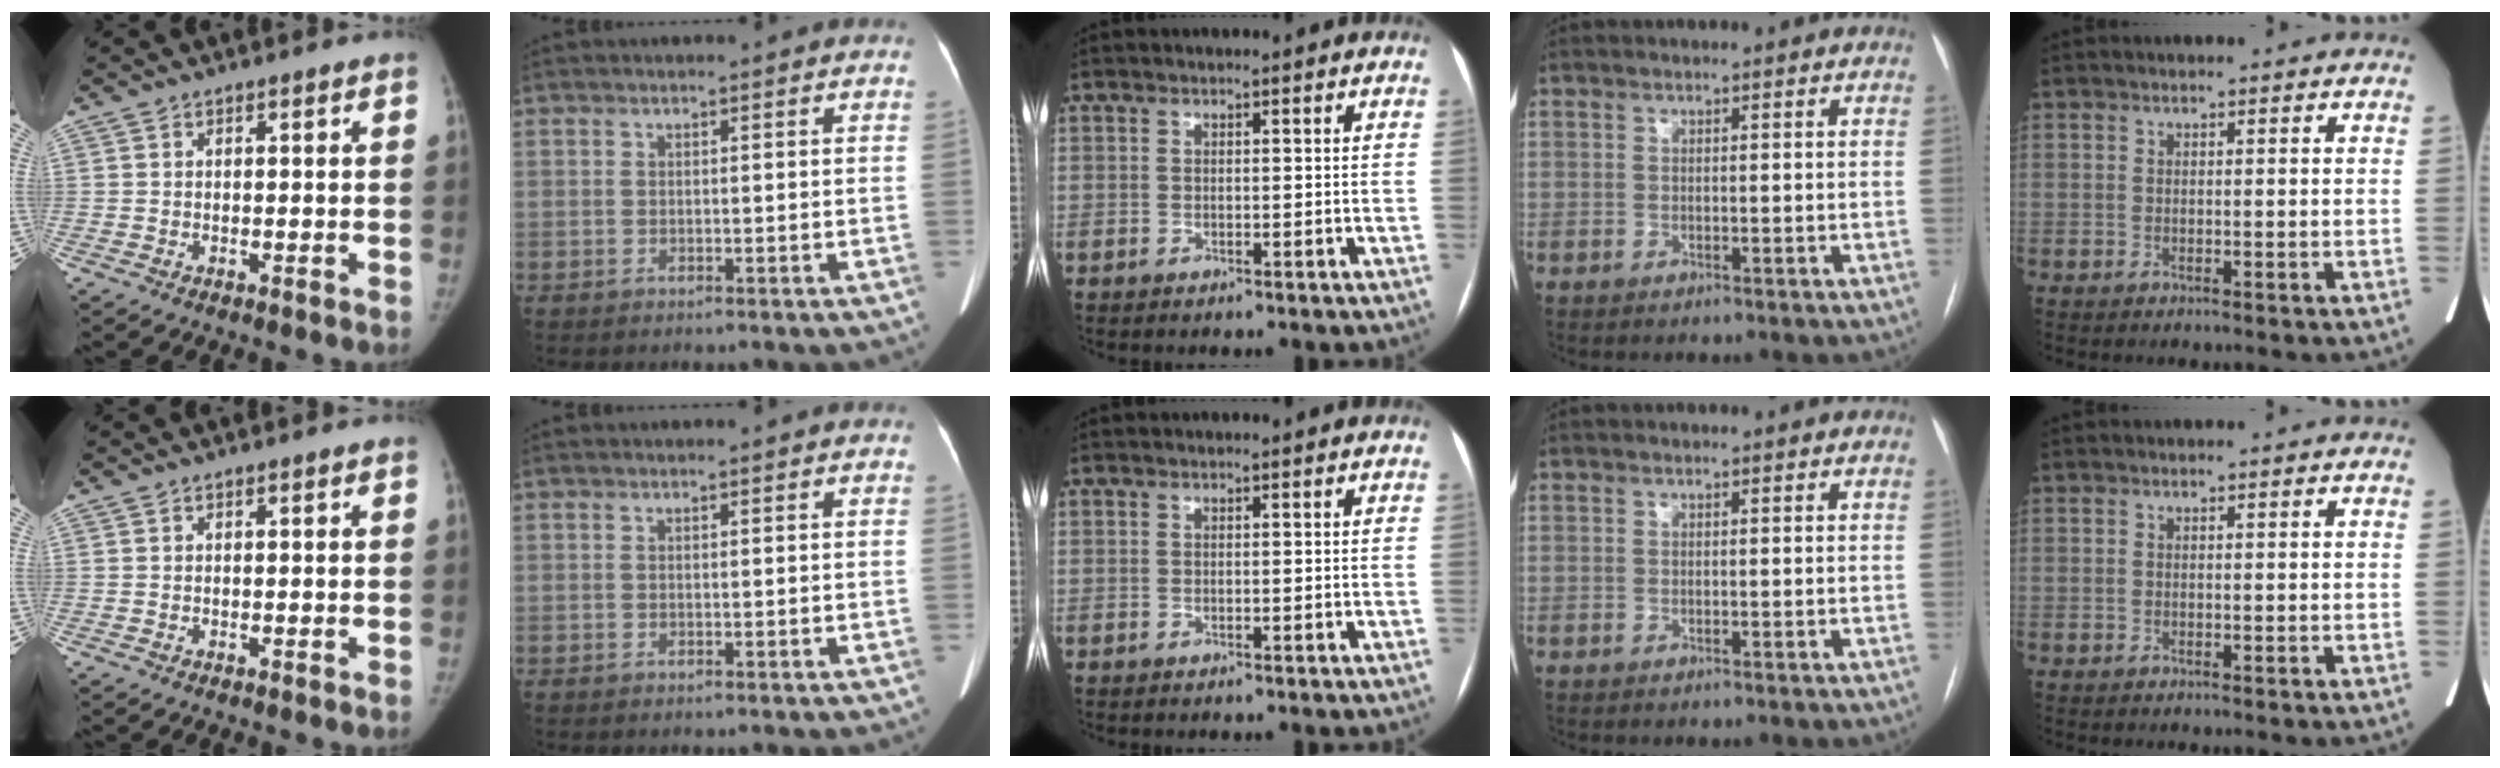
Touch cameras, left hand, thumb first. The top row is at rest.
{}